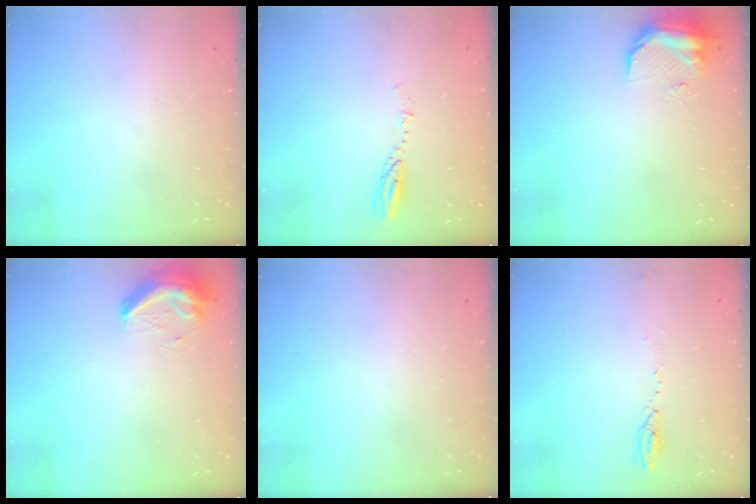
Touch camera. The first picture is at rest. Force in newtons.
{"total": 3.8, "press": 3.8, "slide": 0.2}
{"total": 17.0, "press": 11.4, "slide": 12.7}
{"total": 9.2, "press": 9.1, "slide": 1.1}
{"total": 0.0}
{"total": 3.9, "press": 3.8, "slide": 1.2}